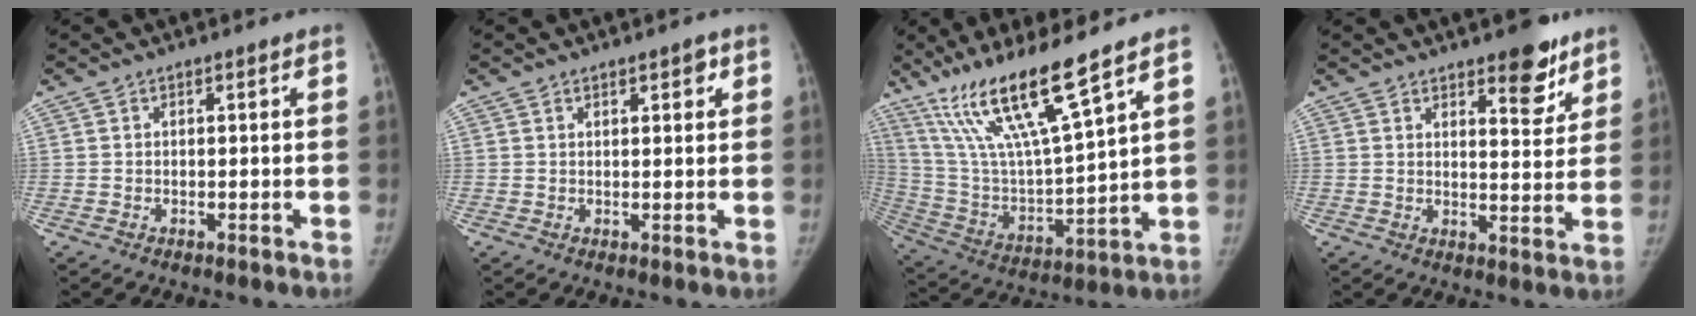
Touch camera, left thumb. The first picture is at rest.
{"total": 2.0, "force": [1.1, 0.8, 1.5], "torque": [-0.011, -0.004, 0.016]}
{"total": 18.4, "force": [12.3, 1.7, 13.6], "torque": [-0.243, -0.062, 0.239]}
{"total": 8.1, "force": [5.6, 3.0, 5.0], "torque": [-0.038, -0.037, 0.077]}